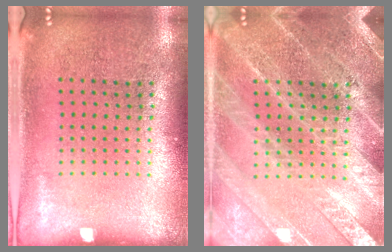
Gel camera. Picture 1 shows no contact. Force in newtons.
{"total": 3.2, "press": 3.2, "slide": 0.3}